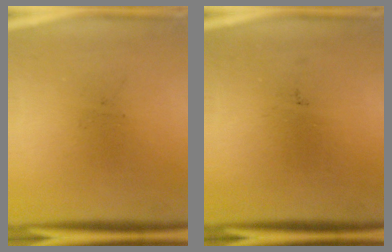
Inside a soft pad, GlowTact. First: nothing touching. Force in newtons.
{"total": 0.0}